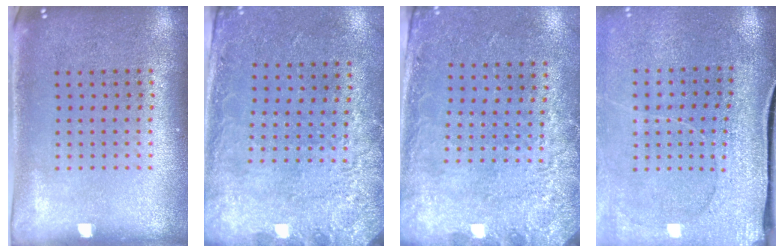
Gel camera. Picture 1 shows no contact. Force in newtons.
{"total": 2.8, "press": 1.9, "slide": 2.1}
{"total": 2.8, "press": 1.9, "slide": 2.1}
{"total": 3.0, "press": 2.8, "slide": 1.1}